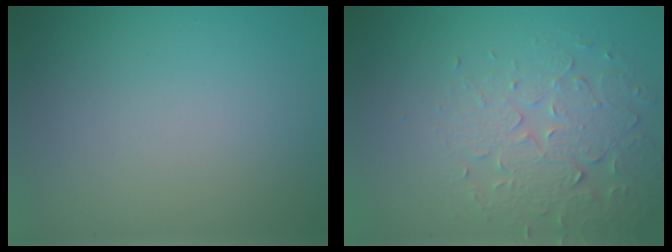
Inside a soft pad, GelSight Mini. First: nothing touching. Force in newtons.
{"total": 4.0, "press": 3.7, "slide": 1.4}